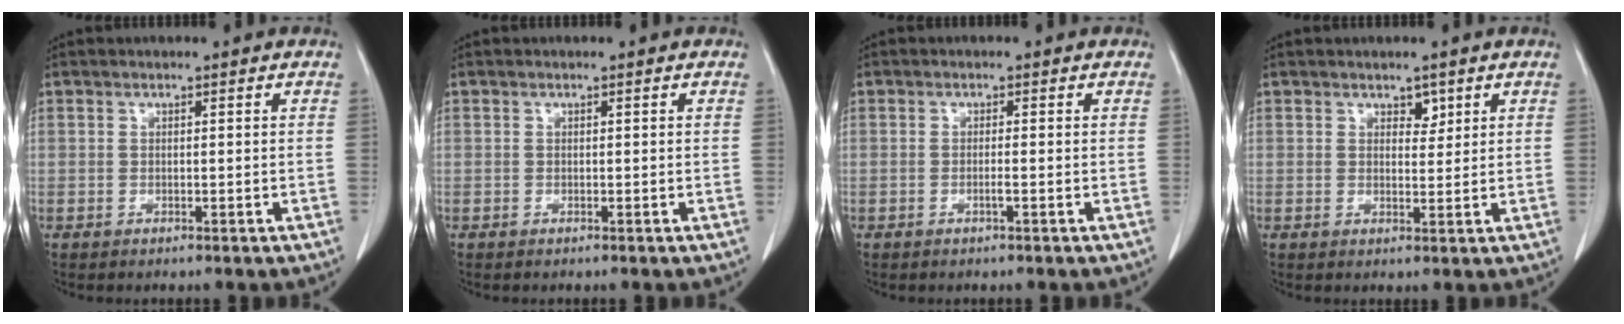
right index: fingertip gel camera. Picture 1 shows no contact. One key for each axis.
{"total": 0.0}
{"total": 0.9, "fx": -0.4, "fy": -0.2, "fz": 0.8, "tx": -0.013, "ty": 0.000, "tz": -0.008}
{"total": 2.1, "fx": 1.3, "fy": 1.2, "fz": 1.0, "tx": -0.011, "ty": -0.002, "tz": 0.022}